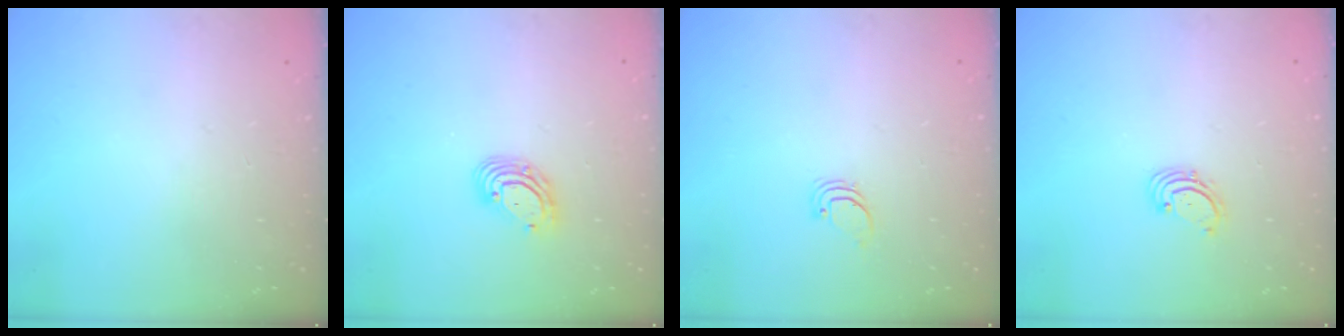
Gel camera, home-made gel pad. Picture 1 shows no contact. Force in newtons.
{"total": 7.5, "press": 7.3, "slide": 1.3}
{"total": 0.9, "press": 0.9, "slide": 0.1}
{"total": 1.6, "press": 1.6, "slide": 0.2}